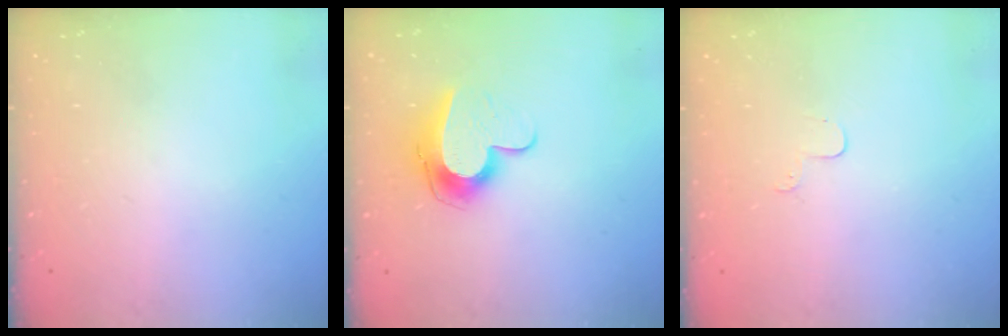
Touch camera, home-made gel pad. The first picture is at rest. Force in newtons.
{"total": 11.0, "press": 11.0, "slide": 0.7}
{"total": 3.7, "press": 3.7, "slide": 0.4}